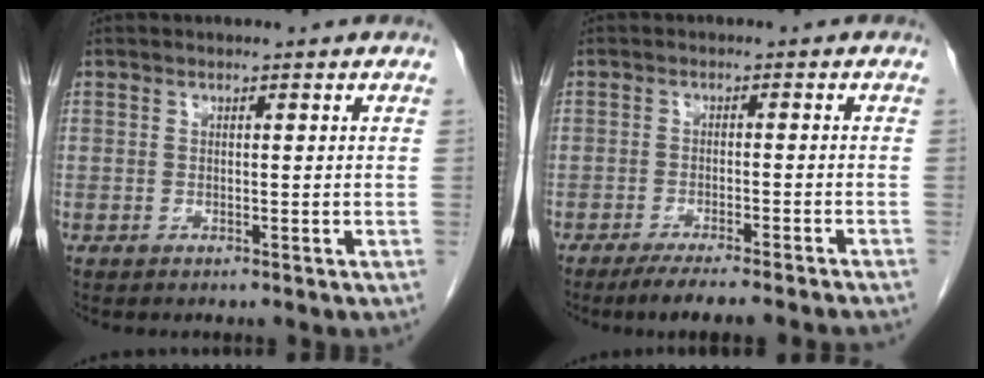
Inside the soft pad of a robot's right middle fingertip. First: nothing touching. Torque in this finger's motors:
{"motor_torque": [0.70, -0.54, 0.09, 0.05]}